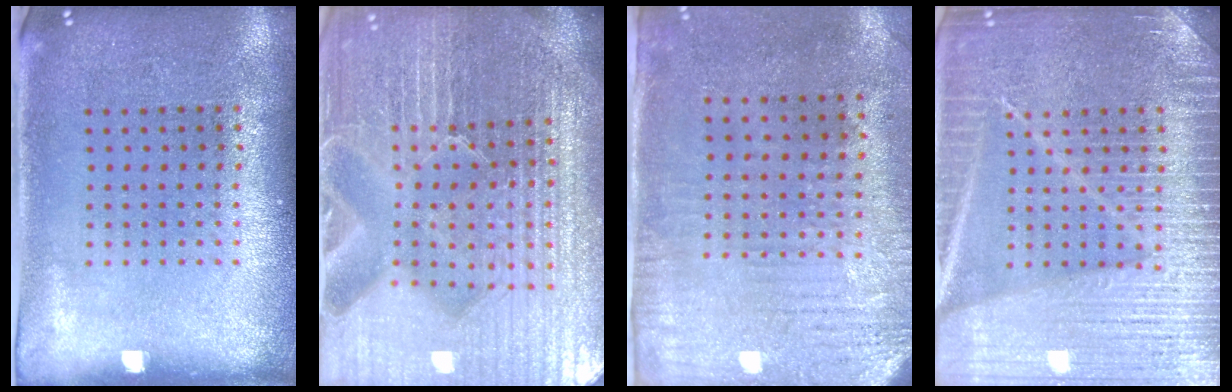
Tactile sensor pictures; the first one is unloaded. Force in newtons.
{"total": 6.7, "press": 5.9, "slide": 3.2}
{"total": 3.0, "press": 2.5, "slide": 1.7}
{"total": 6.8, "press": 6.7, "slide": 1.0}